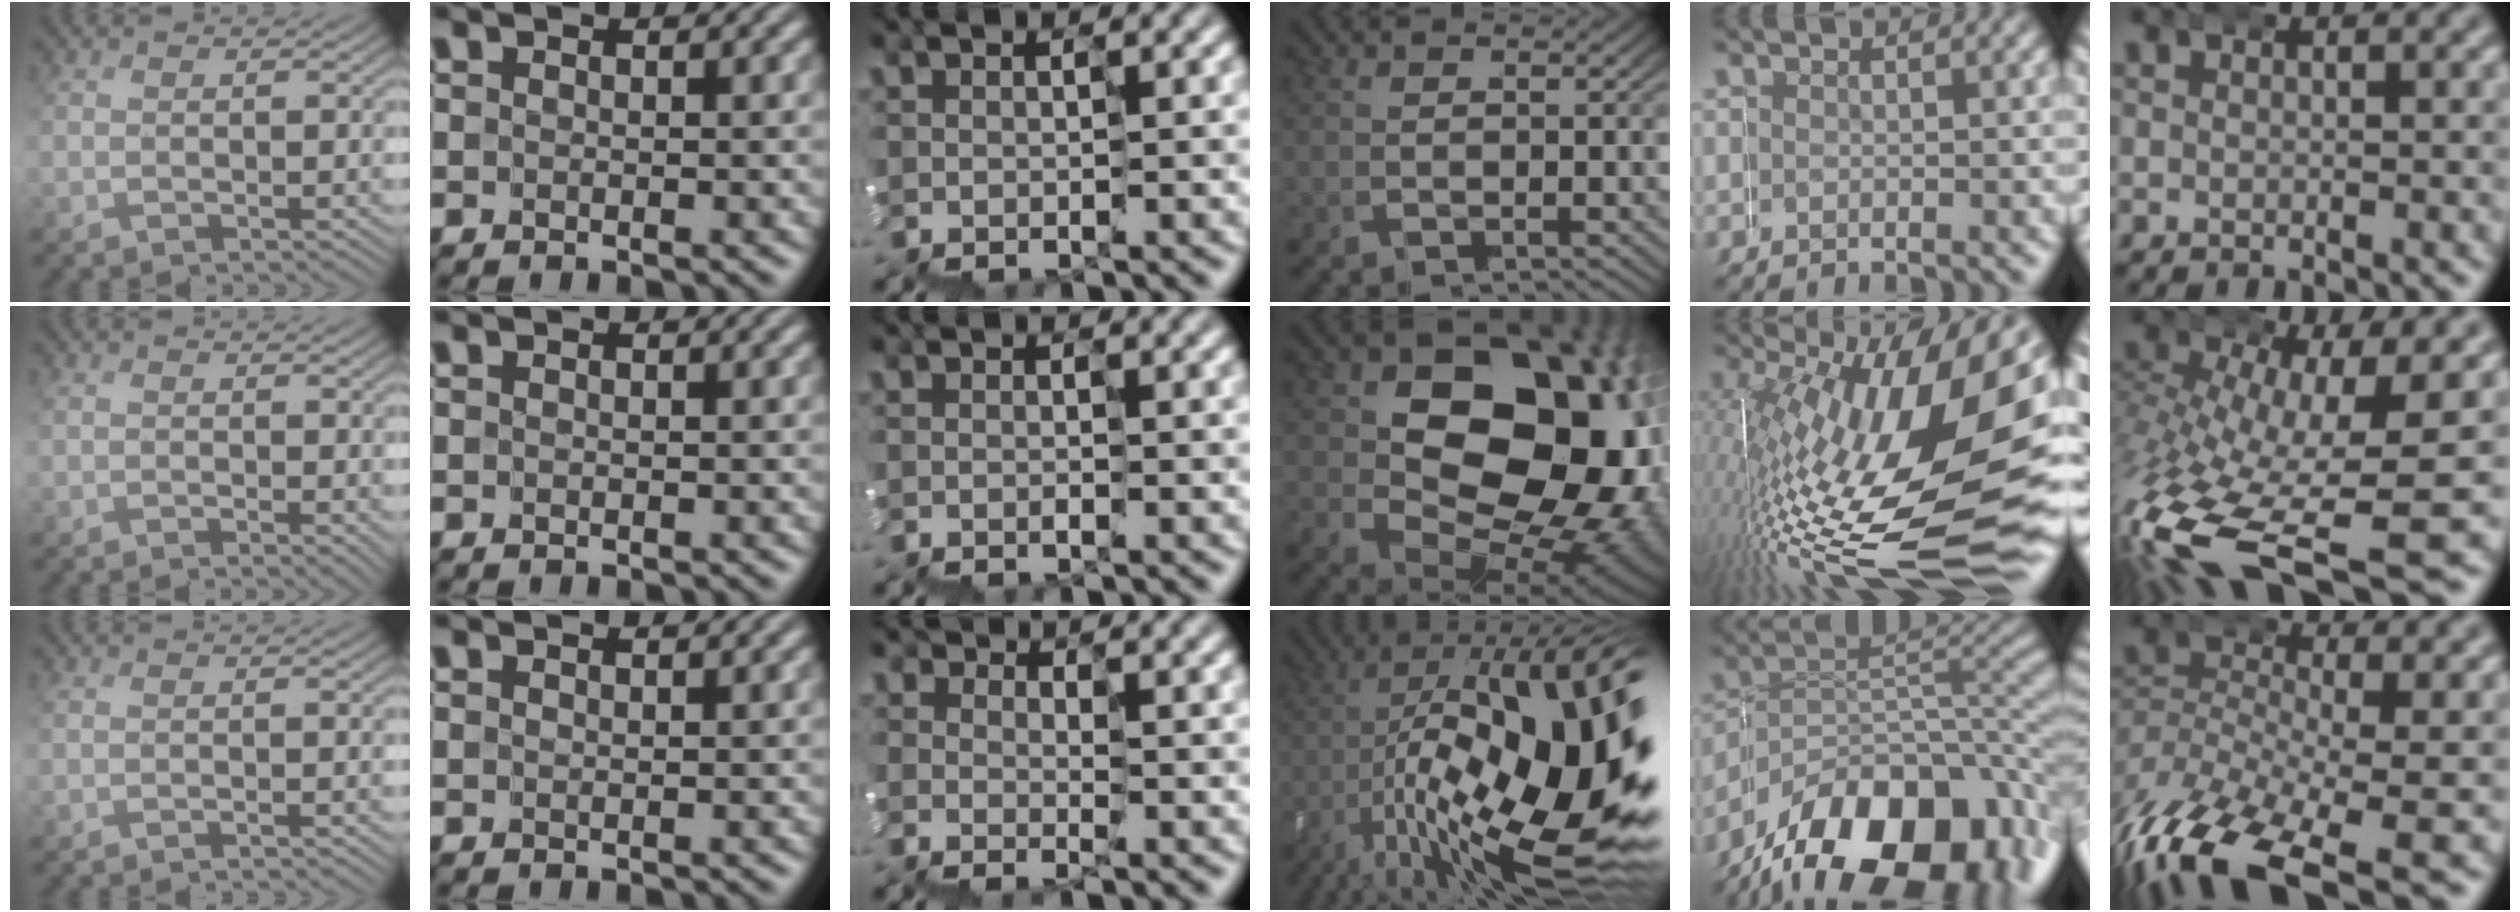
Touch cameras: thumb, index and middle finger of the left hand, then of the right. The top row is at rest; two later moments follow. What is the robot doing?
{"motion": "wrap", "object": "duck tape"}